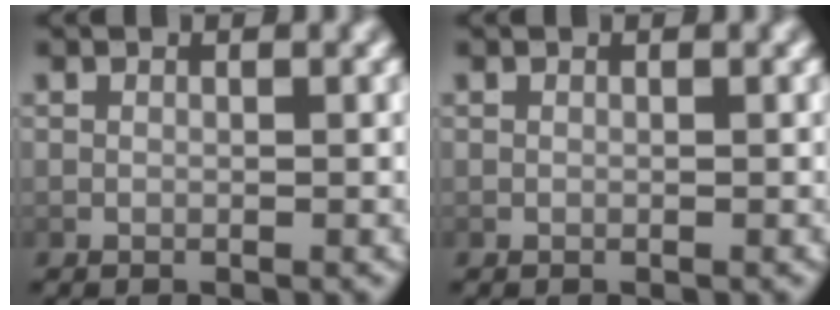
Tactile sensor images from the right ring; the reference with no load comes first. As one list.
[{"total": 0.0}]